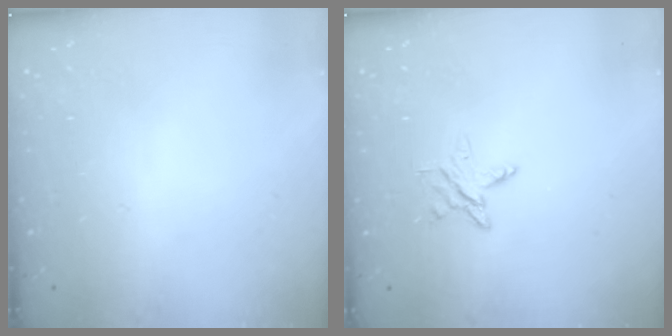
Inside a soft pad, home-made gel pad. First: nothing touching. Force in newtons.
{"total": 4.2, "press": 4.2, "slide": 0.4}